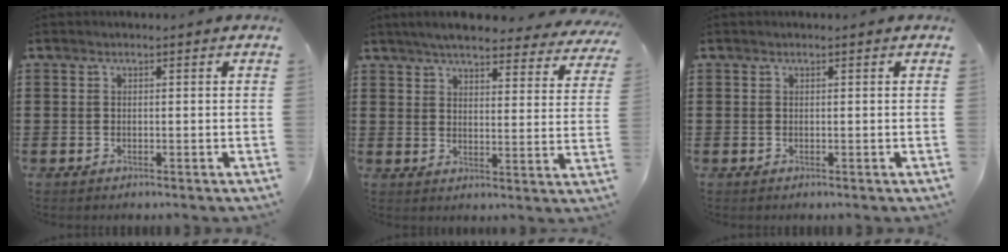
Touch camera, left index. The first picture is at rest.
{"total": 5.7, "force": [5.2, 0.2, 2.3], "torque": [-0.064, -0.025, 0.091]}
{"total": 0.0}